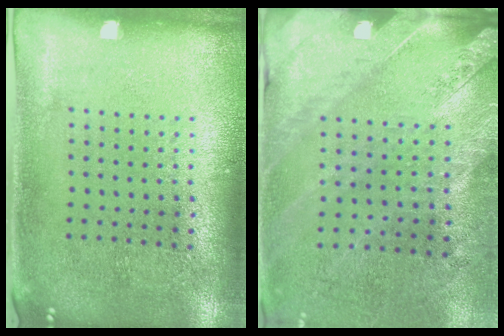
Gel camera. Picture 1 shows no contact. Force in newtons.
{"total": 2.5, "press": 2.3, "slide": 1.0}